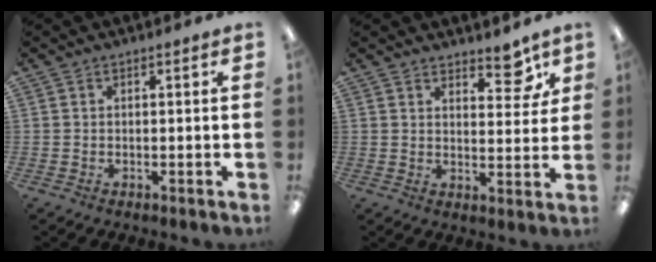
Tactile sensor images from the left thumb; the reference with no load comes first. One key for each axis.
{"total": 6.7, "fx": 5.4, "fy": 2.7, "fz": 3.0, "tx": -0.016, "ty": -0.039, "tz": 0.089}